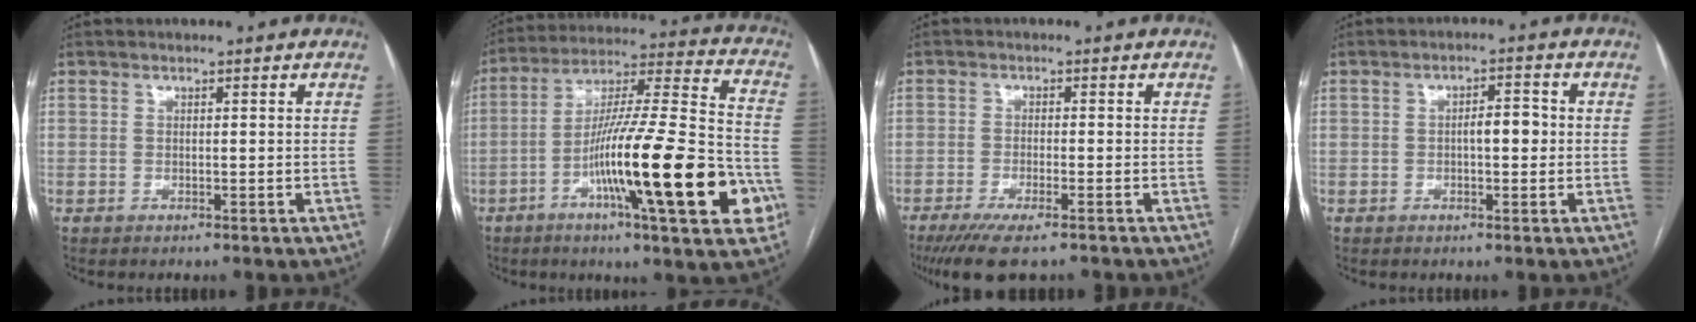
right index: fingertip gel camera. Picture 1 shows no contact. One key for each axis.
{"total": 25.2, "fx": -8.6, "fy": 2.0, "fz": 23.6, "tx": -0.345, "ty": -0.012, "tz": -0.136}
{"total": 8.1, "fx": -5.9, "fy": 1.5, "fz": 5.3, "tx": -0.086, "ty": -0.017, "tz": -0.094}
{"total": 3.4, "fx": -0.3, "fy": 1.2, "fz": 3.1, "tx": -0.050, "ty": 0.009, "tz": -0.005}